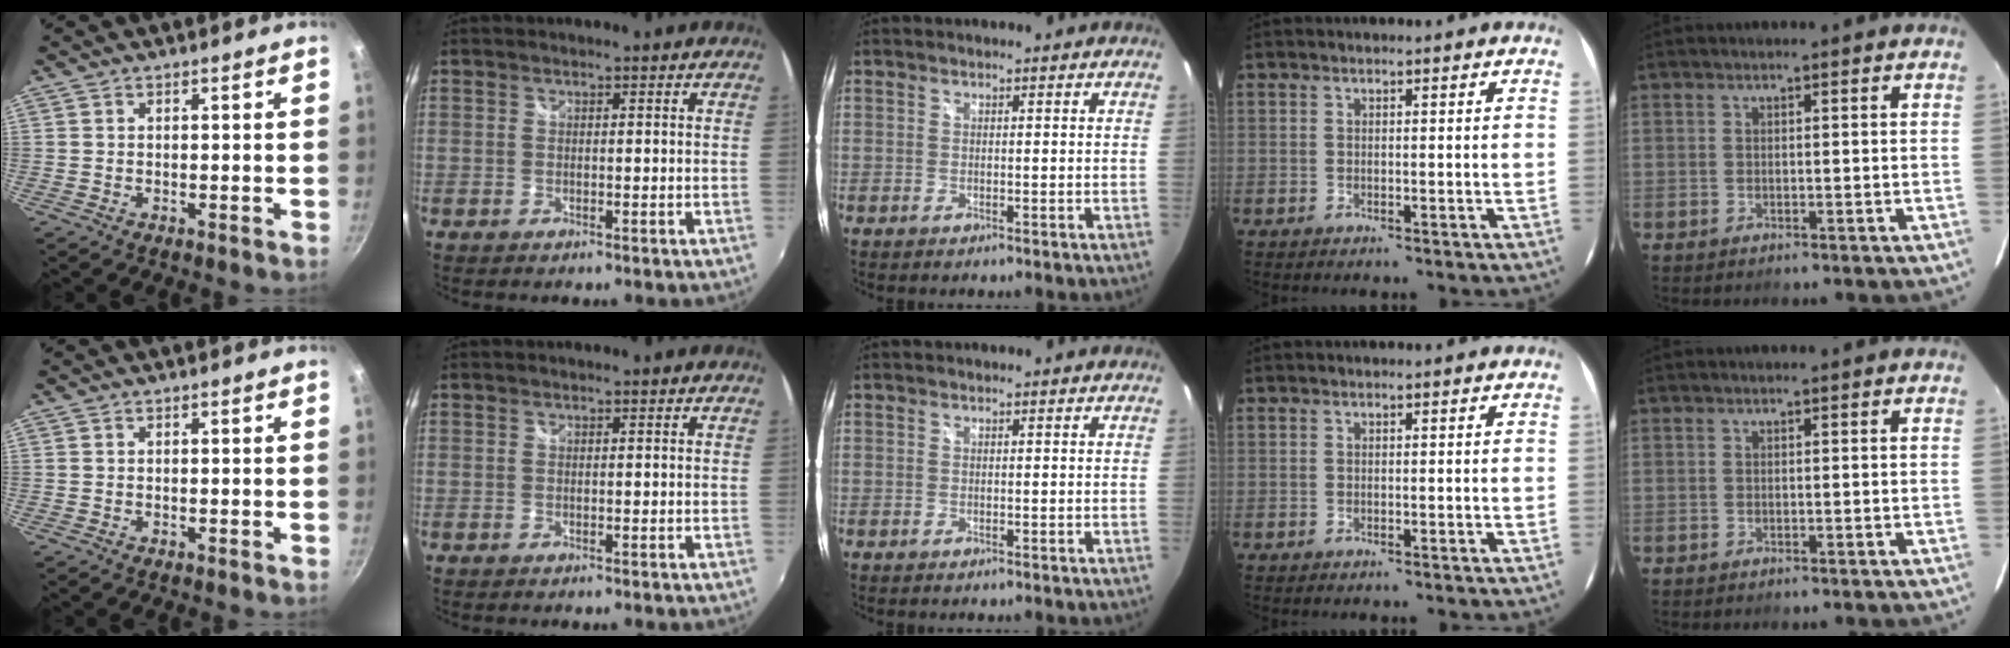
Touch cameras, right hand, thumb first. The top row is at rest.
{}